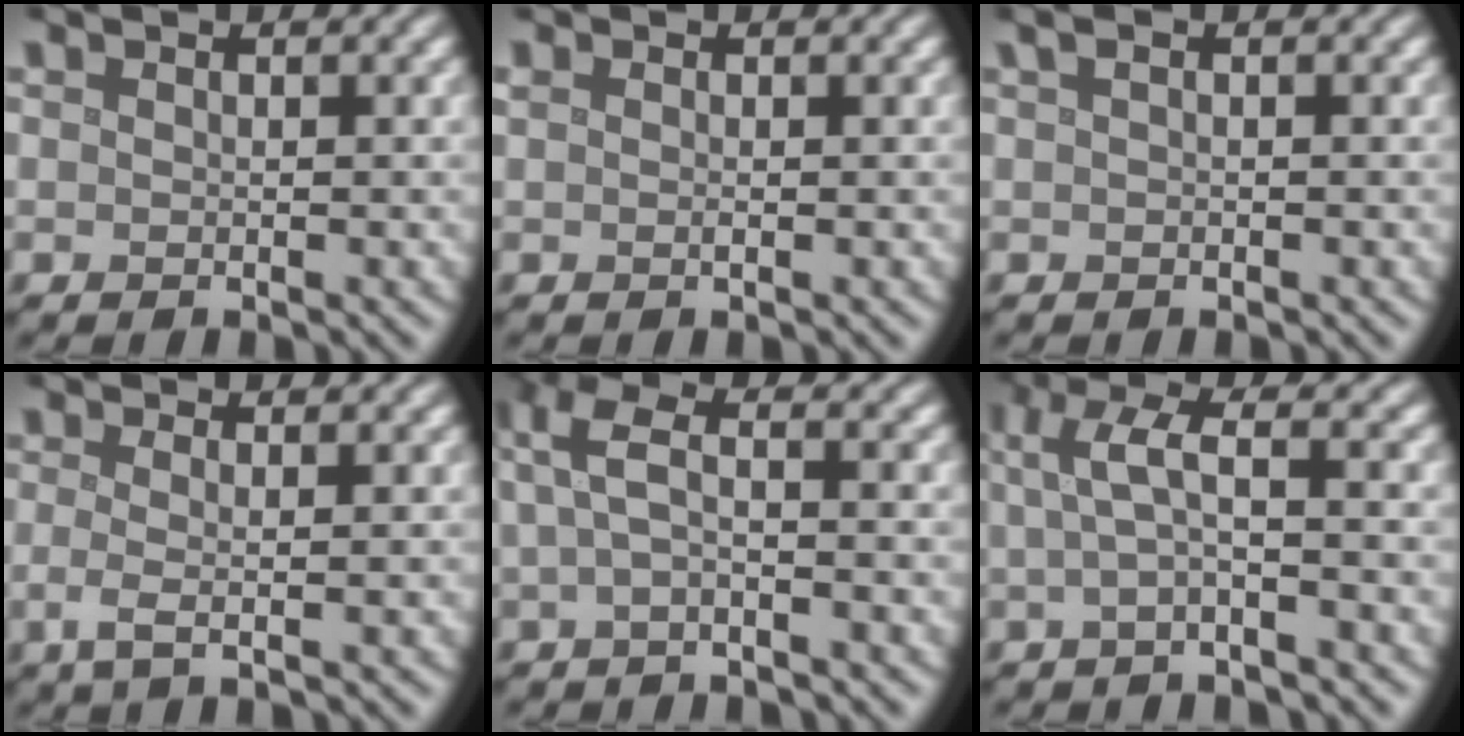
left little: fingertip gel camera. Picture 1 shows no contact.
{"total": 0.6, "force": [0.1, 0.2, 0.5], "torque": [-0.015, 0.001, 0.001]}
{"total": 1.1, "force": [0.4, 0.2, 1.0], "torque": [-0.021, 0.008, 0.007]}
{"total": 2.5, "force": [-0.2, 0.7, 2.4], "torque": [-0.043, -0.003, -0.009]}
{"total": 3.2, "force": [0.1, 0.9, 3.1], "torque": [-0.068, 0.011, -0.004]}
{"total": 3.6, "force": [0.3, 0.7, 3.5], "torque": [-0.068, 0.011, 0.000]}